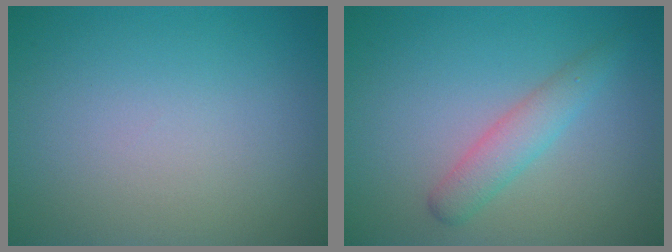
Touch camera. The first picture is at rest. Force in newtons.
{"total": 2.5, "press": 2.5, "slide": 0.1}